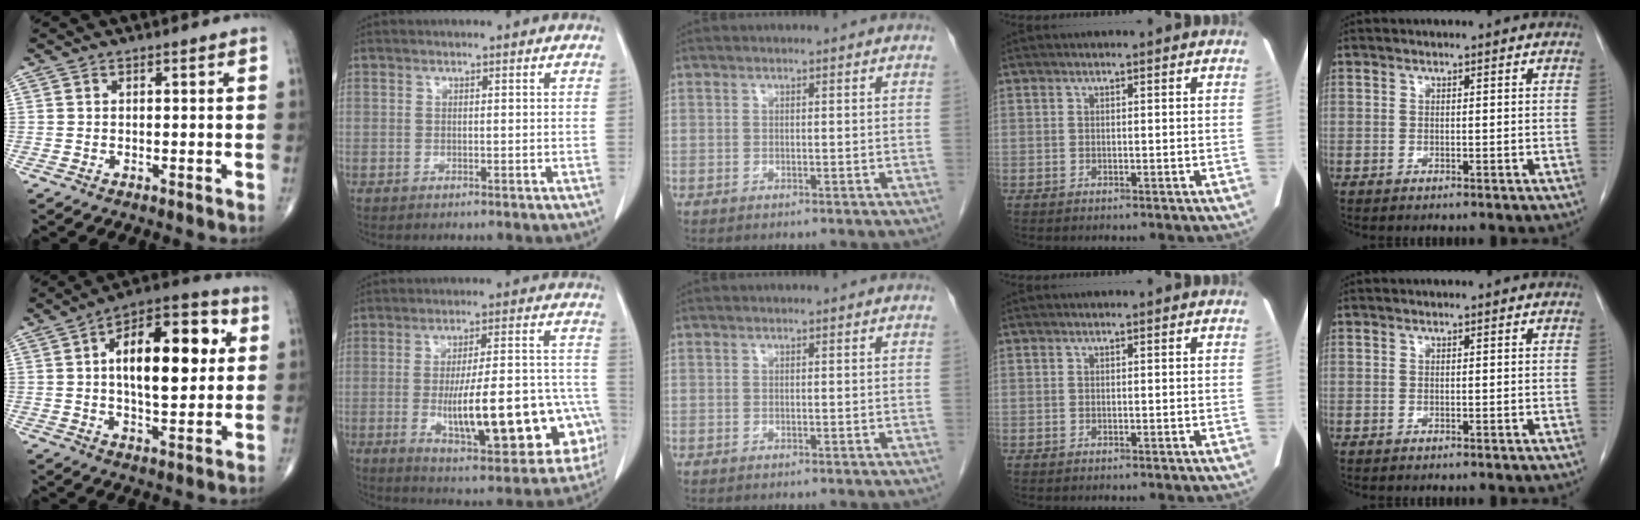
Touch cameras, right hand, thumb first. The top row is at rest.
{"thumb": {"total": 19.1, "force": [3.6, 8.9, 16.5], "torque": [-0.224, 0.015, 0.048]}, "index": {"total": 22.7, "force": [-5.4, 5.6, 21.3], "torque": [-0.248, 0.021, -0.056]}}